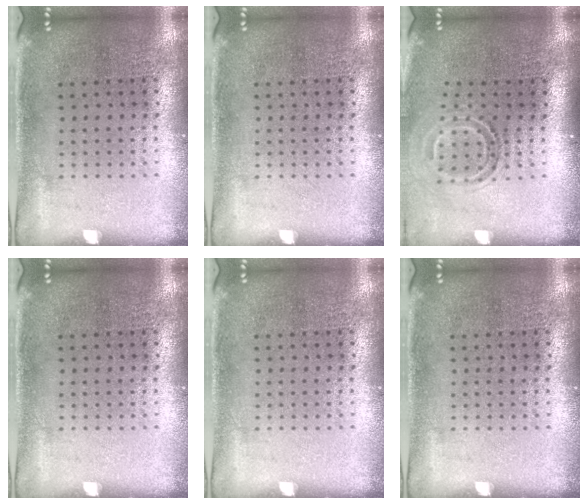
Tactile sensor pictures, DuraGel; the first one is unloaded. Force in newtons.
{"total": 0.0}
{"total": 1.7, "press": 1.1, "slide": 1.3}
{"total": 0.0}
{"total": 0.0}
{"total": 0.0}